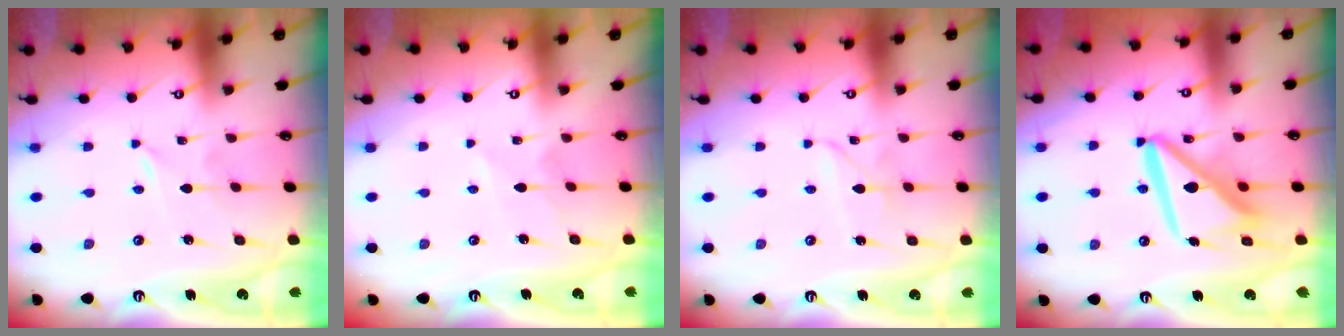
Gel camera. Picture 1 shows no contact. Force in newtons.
{"total": 1.6, "press": 1.5, "slide": 0.3}
{"total": 2.6, "press": 2.6, "slide": 0.2}
{"total": 14.3, "press": 14.1, "slide": 1.8}